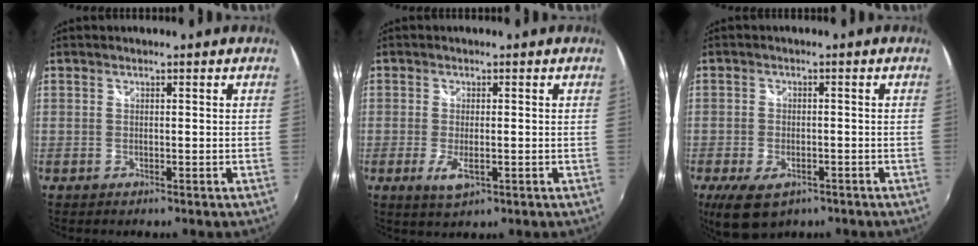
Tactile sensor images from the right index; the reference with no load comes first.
{"total": 4.0, "force": [-1.4, 1.4, 3.5], "torque": [-0.073, -0.013, -0.021]}
{"total": 8.2, "force": [-4.7, 4.4, 5.0], "torque": [-0.116, -0.026, -0.077]}